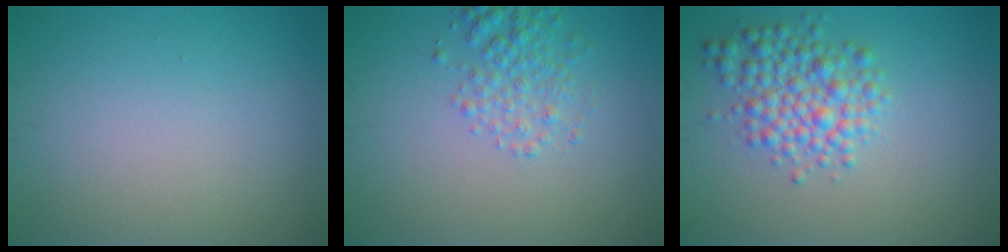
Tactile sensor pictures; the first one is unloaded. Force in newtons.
{"total": 2.7, "press": 2.7, "slide": 0.1}
{"total": 4.5, "press": 4.5, "slide": 0.1}